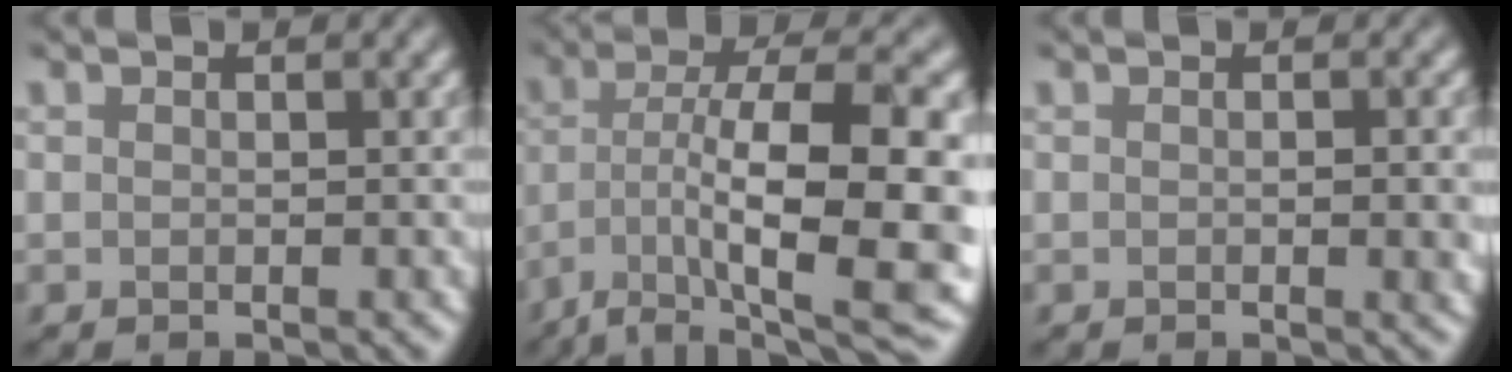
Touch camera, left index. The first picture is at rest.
{"total": 13.3, "force": [-4.9, 4.3, 11.6], "torque": [-0.182, -0.003, -0.064]}
{"total": 1.8, "force": [-0.5, 0.2, 1.7], "torque": [-0.018, 0.004, 0.005]}